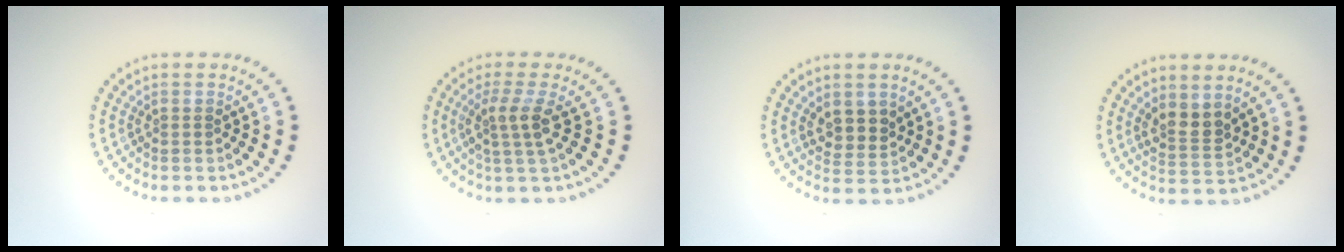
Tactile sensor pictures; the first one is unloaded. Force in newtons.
{"total": 2.7, "press": 2.0, "slide": 1.8}
{"total": 2.6, "press": 2.3, "slide": 1.1}
{"total": 2.5, "press": 2.2, "slide": 1.2}